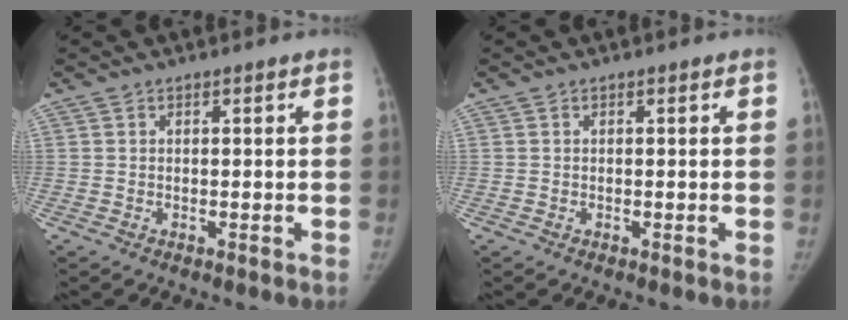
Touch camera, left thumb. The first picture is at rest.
{"total": 0.0}